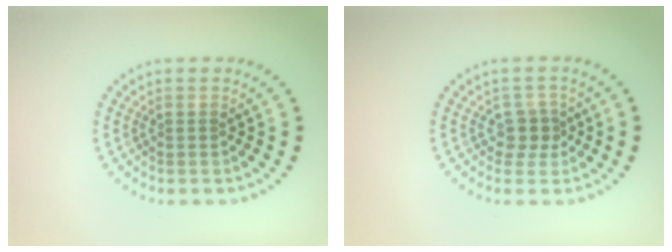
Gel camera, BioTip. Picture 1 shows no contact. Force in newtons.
{"total": 1.8, "press": 1.4, "slide": 1.1}